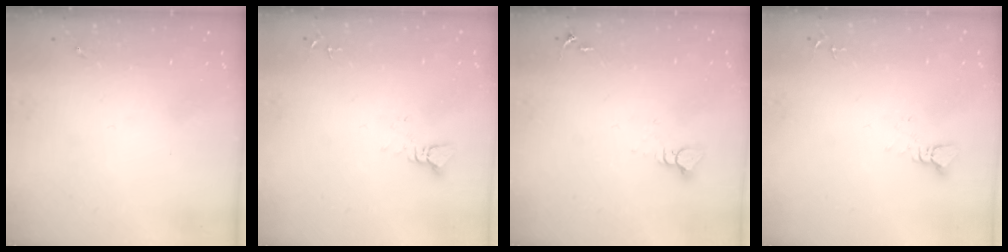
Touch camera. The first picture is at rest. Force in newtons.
{"total": 2.4, "press": 2.4, "slide": 0.1}
{"total": 3.9, "press": 3.9, "slide": 0.4}
{"total": 2.4, "press": 2.4, "slide": 0.1}